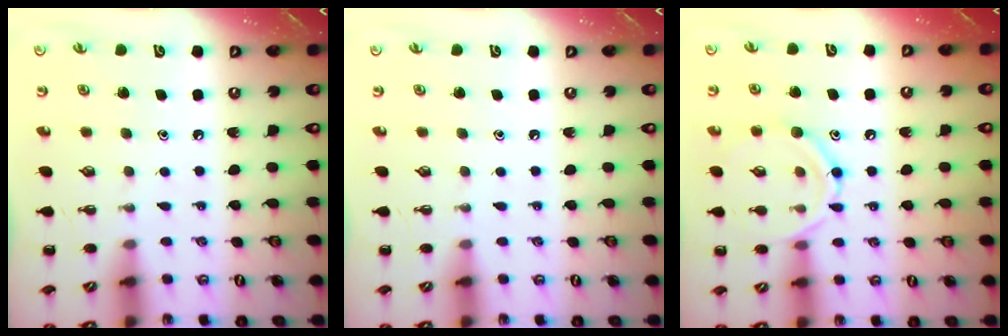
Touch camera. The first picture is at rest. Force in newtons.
{"total": 0.0}
{"total": 11.6, "press": 11.5, "slide": 0.7}